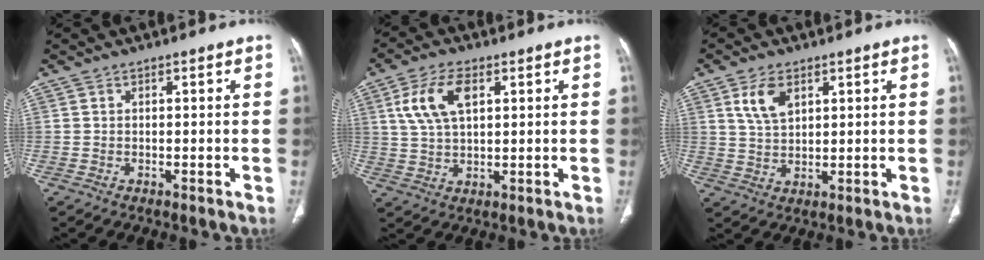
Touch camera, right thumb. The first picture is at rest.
{"total": 9.3, "force": [3.3, 4.8, 7.2], "torque": [-0.145, 0.001, 0.067]}
{"total": 6.1, "force": [2.9, 3.4, 4.2], "torque": [-0.072, -0.012, 0.062]}